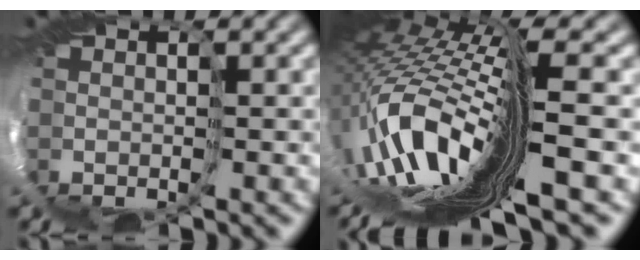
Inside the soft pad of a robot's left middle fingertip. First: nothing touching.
{"total": 12.8, "force": [-2.8, 2.6, 12.2], "torque": [-0.282, -0.015, -0.040]}